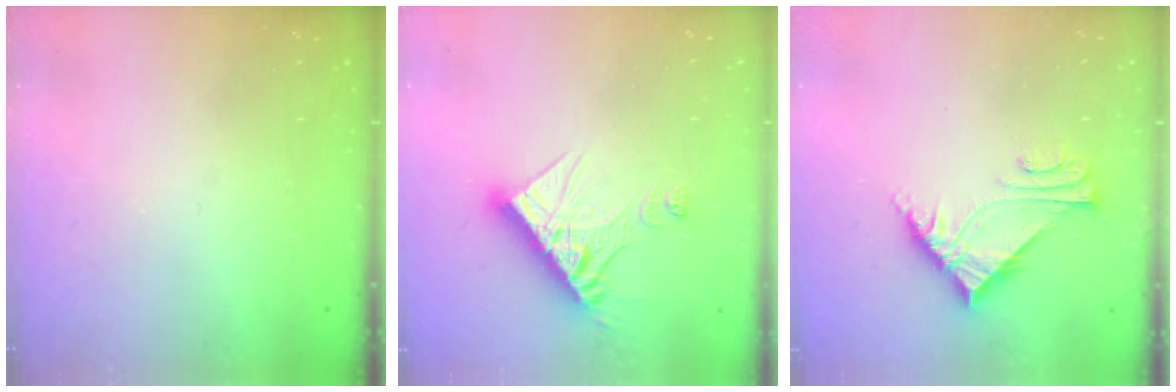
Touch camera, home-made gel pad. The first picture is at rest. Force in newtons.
{"total": 13.2, "press": 13.1, "slide": 1.2}
{"total": 7.0, "press": 7.0, "slide": 0.4}